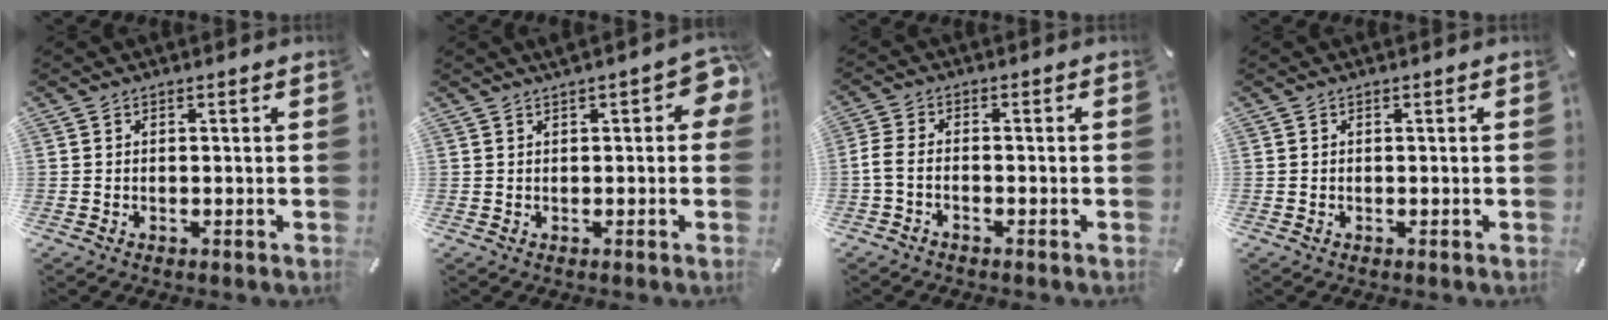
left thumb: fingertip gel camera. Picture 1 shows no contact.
{"total": 5.2, "force": [1.3, 2.3, 4.5], "torque": [-0.059, 0.004, 0.019]}
{"total": 2.9, "force": [-1.8, 1.0, 2.1], "torque": [-0.056, 0.001, -0.038]}
{"total": 0.0}